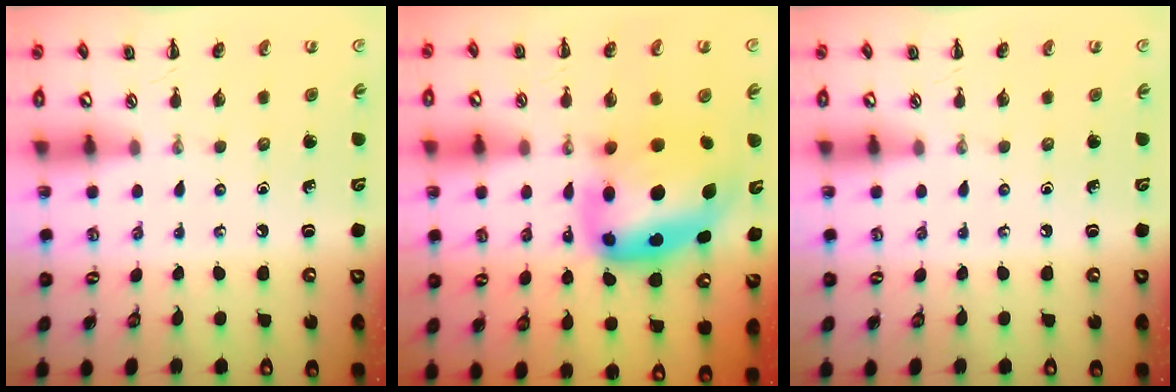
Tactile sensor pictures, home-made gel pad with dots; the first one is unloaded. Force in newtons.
{"total": 13.9, "press": 13.4, "slide": 3.6}
{"total": 0.0}